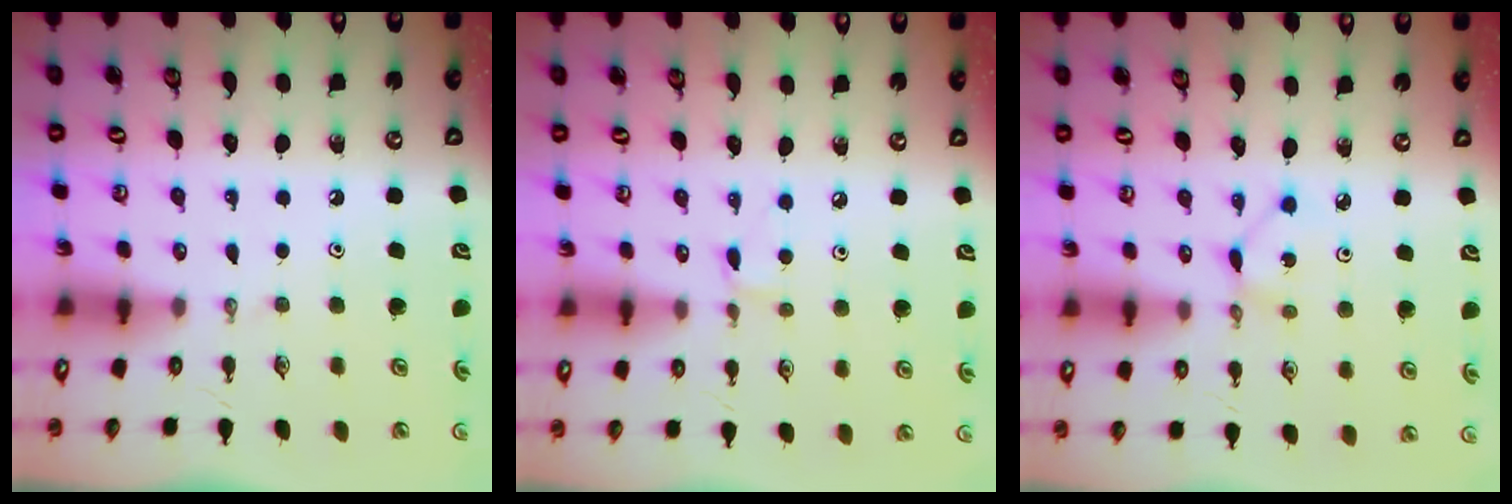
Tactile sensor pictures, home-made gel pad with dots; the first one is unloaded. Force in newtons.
{"total": 4.3, "press": 4.3, "slide": 0.6}
{"total": 1.3, "press": 1.3, "slide": 0.0}